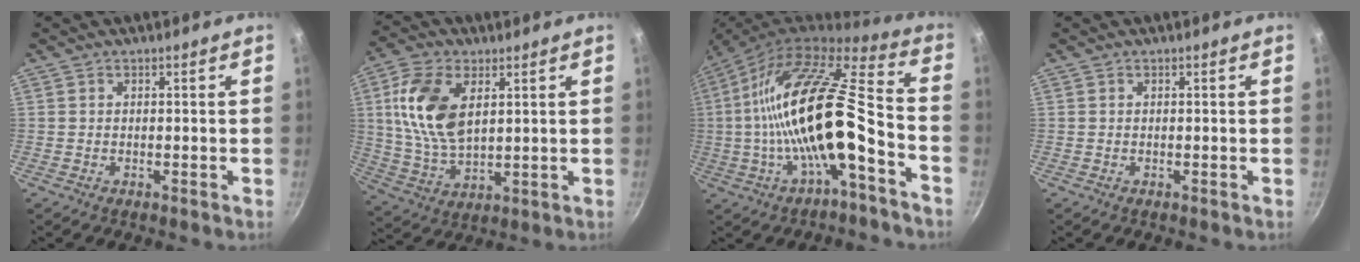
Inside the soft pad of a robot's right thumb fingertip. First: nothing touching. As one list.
[{"total": 14.3, "force": [4.0, 8.2, 11.0], "torque": [-0.205, -0.013, 0.083]}, {"total": 20.0, "force": [-5.2, 5.9, 18.4], "torque": [-0.323, 0.050, -0.097]}, {"total": 0.0}]